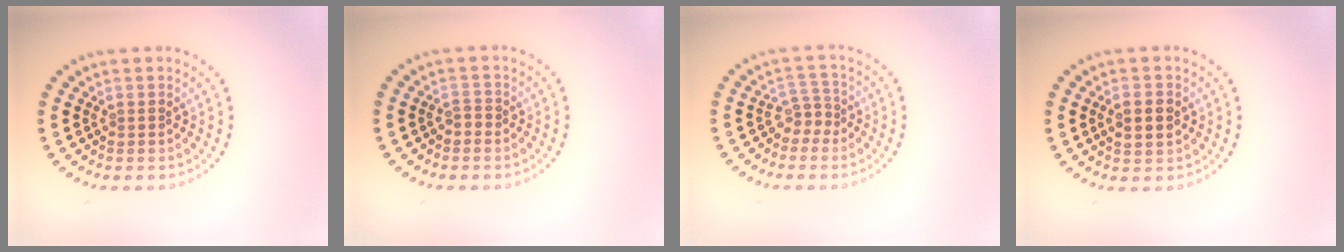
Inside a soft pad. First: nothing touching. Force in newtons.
{"total": 0.9, "press": 0.8, "slide": 0.4}
{"total": 1.9, "press": 1.3, "slide": 1.4}
{"total": 2.4, "press": 2.4, "slide": 0.2}